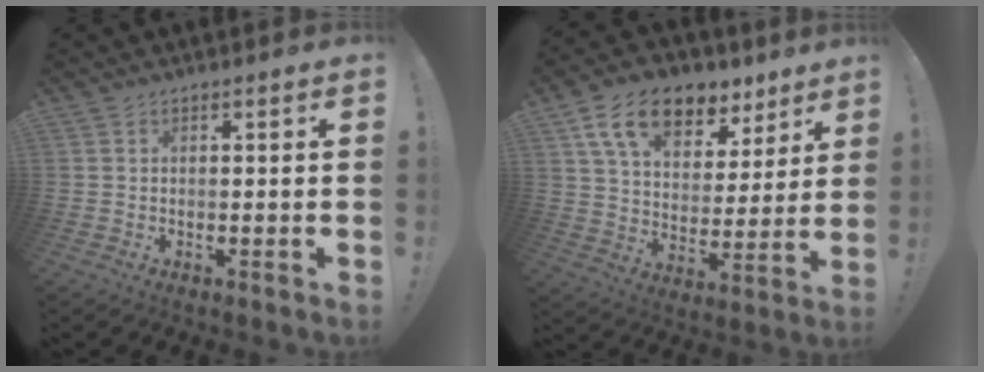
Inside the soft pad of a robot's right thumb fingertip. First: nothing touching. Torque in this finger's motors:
{"motor_torque": [0.68, 2.12, 0.46, -0.04, 0.11]}